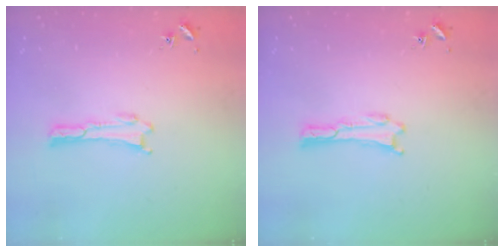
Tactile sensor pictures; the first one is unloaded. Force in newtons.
{"total": 0.0}